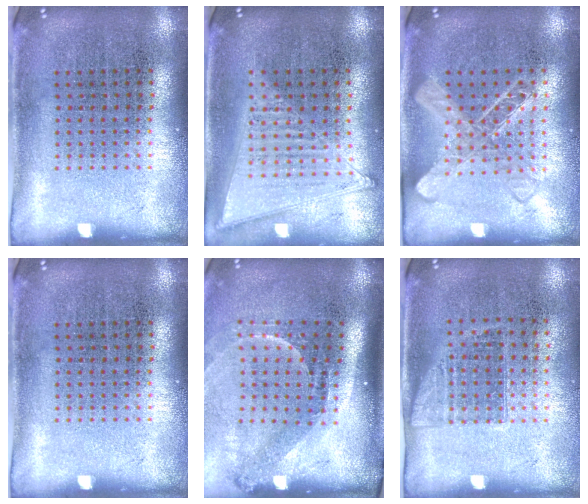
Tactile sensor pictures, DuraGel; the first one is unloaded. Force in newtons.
{"total": 1.2, "press": 1.2, "slide": 0.2}
{"total": 1.6, "press": 1.6, "slide": 0.4}
{"total": 0.0}
{"total": 2.2, "press": 1.4, "slide": 1.7}
{"total": 0.9, "press": 0.8, "slide": 0.5}